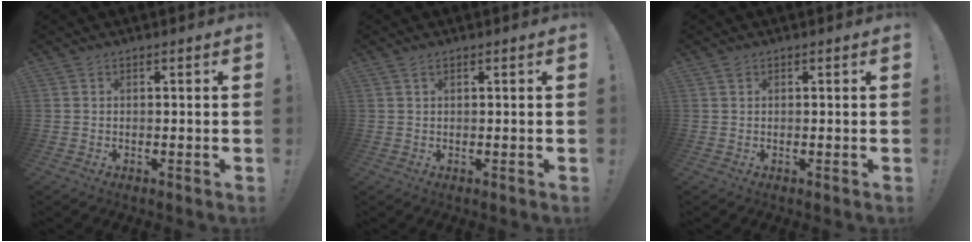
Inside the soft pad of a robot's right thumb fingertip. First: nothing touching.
{"total": 1.5, "force": [0.8, 0.6, 1.2], "torque": [-0.025, 0.001, 0.015]}
{"total": 0.7, "force": [0.4, 0.4, 0.3], "torque": [-0.007, 0.001, 0.008]}